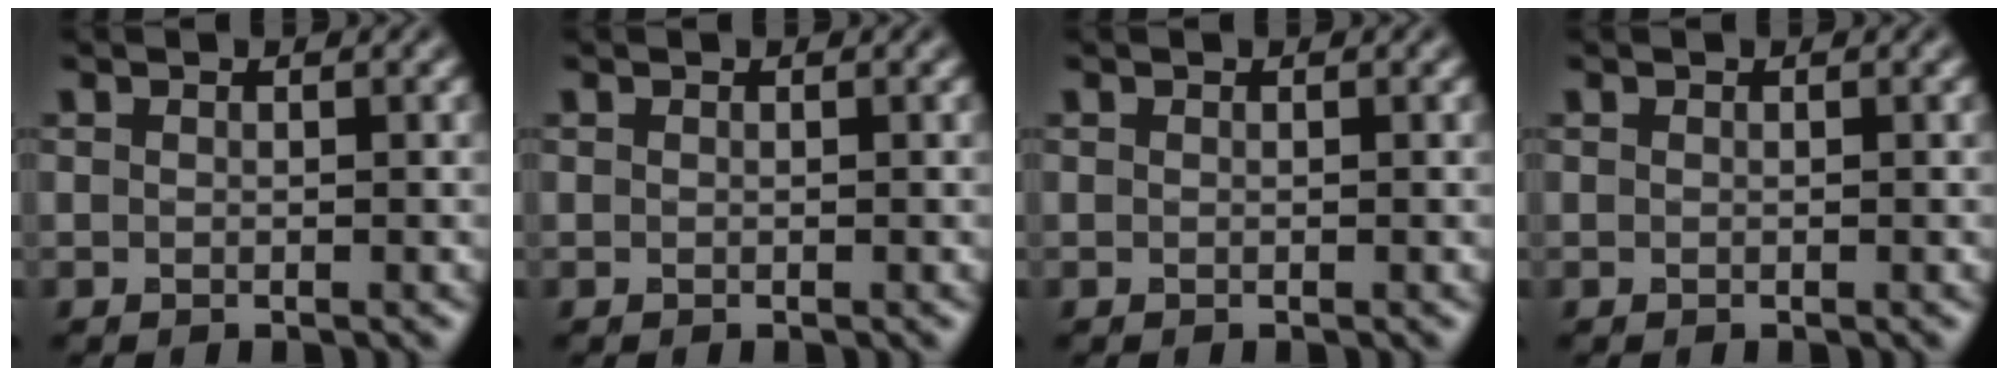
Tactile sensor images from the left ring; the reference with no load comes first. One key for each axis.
{"total": 0.0}
{"total": 0.0}
{"total": 0.0}